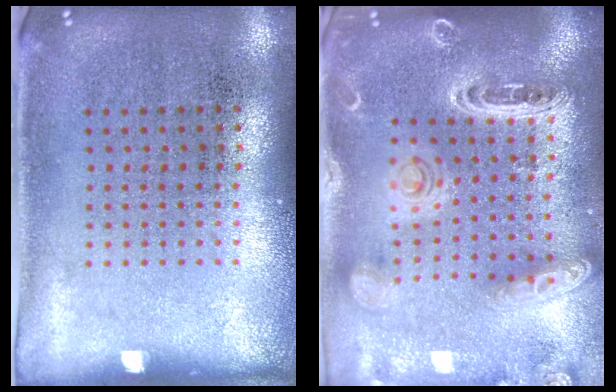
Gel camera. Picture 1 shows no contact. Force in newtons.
{"total": 2.2, "press": 2.1, "slide": 0.7}